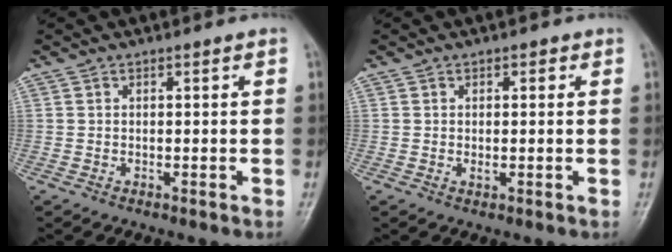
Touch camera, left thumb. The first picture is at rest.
{"total": 1.7, "force": [0.3, 1.2, 1.2], "torque": [-0.009, 0.000, 0.003]}